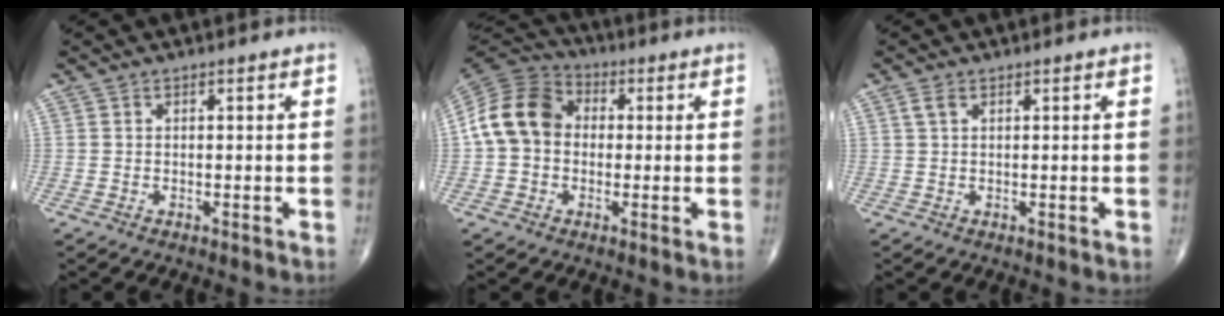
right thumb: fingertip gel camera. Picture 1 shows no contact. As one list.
[{"total": 12.1, "force": [0.3, 9.7, 7.2], "torque": [-0.126, 0.035, -0.008]}, {"total": 1.5, "force": [0.7, 0.8, 1.1], "torque": [-0.028, 0.009, 0.017]}]